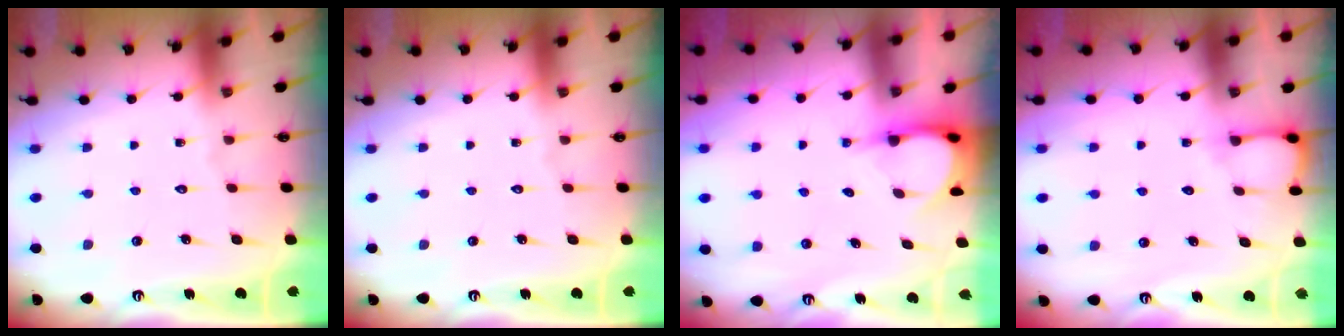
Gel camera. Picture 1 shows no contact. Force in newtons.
{"total": 0.0}
{"total": 3.9, "press": 3.9, "slide": 0.2}
{"total": 4.6, "press": 4.5, "slide": 0.5}